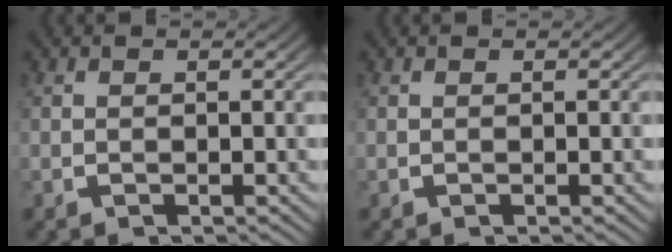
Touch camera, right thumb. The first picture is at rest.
{"total": 0.0}